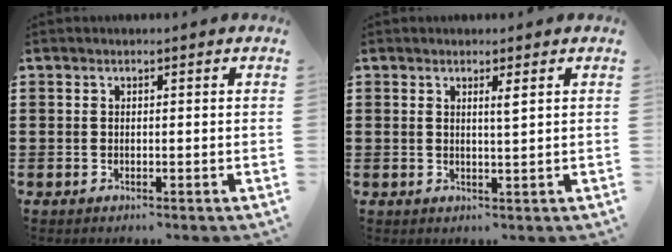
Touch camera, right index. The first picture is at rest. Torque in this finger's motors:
{"motor_torque": [-0.19, 0.21, 0.06, -0.01]}